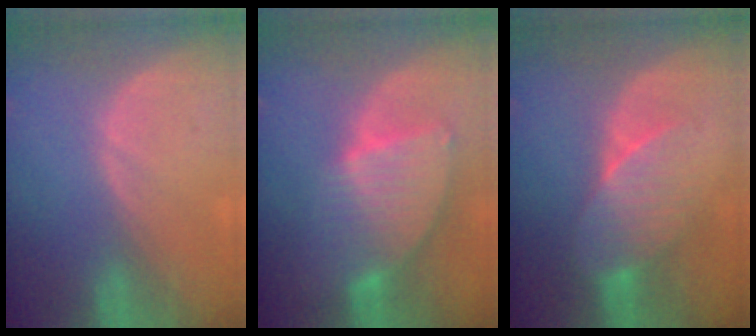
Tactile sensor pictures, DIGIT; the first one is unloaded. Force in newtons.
{"total": 8.6, "press": 7.5, "slide": 4.2}
{"total": 7.4, "press": 6.9, "slide": 2.5}